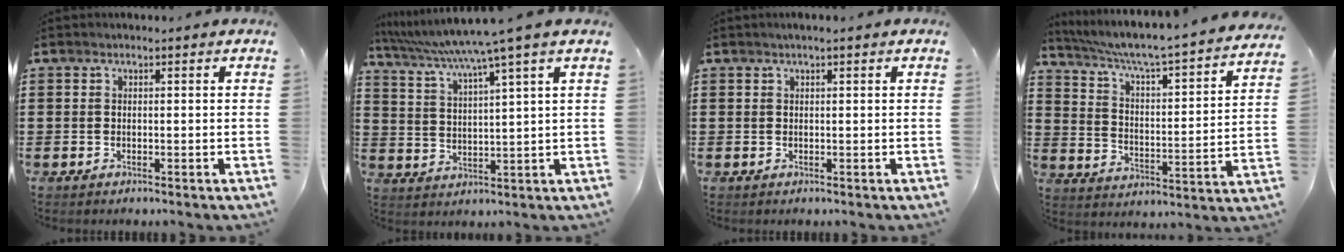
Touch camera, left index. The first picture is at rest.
{"total": 5.9, "force": [4.3, -1.2, 3.8], "torque": [-0.091, -0.037, 0.065]}
{"total": 0.7, "force": [0.4, 0.0, 0.6], "torque": [-0.010, 0.001, 0.008]}
{"total": 4.6, "force": [3.8, -0.1, 2.5], "torque": [-0.069, -0.045, 0.053]}